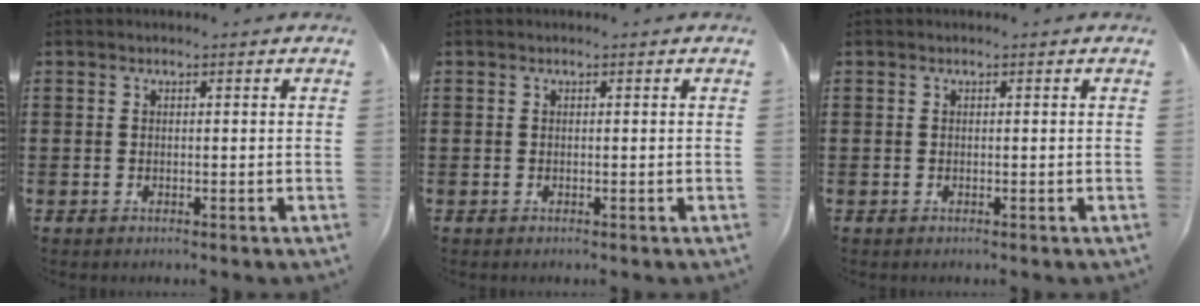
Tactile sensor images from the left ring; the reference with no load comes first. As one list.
[{"total": 0.0}, {"total": 0.0}]